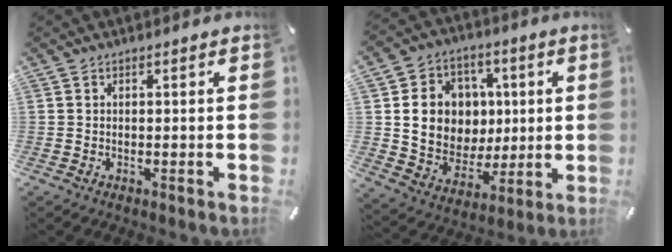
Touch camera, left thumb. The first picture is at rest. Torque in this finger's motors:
{"motor_torque": [1.51, 1.44, 0.63, -0.48, 0.39]}